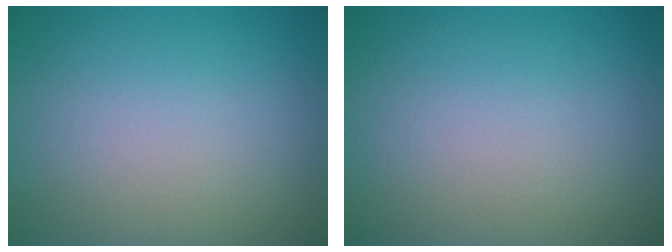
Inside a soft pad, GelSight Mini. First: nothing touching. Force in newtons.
{"total": 0.0}